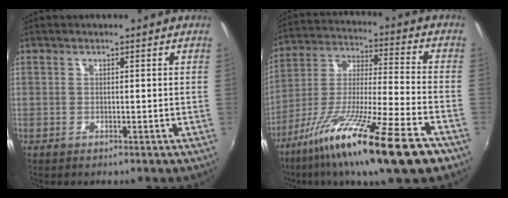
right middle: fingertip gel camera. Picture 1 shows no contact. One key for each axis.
{"total": 21.8, "fx": -13.5, "fy": 1.8, "fz": 17.0, "tx": -0.310, "ty": -0.057, "tz": -0.236}